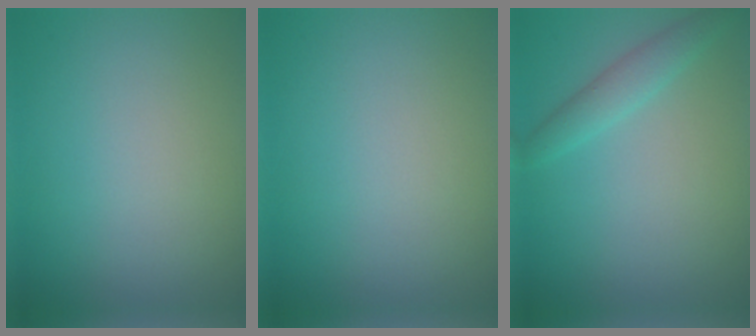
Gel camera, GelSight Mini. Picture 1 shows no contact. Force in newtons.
{"total": 0.0}
{"total": 2.0, "press": 2.0, "slide": 0.1}